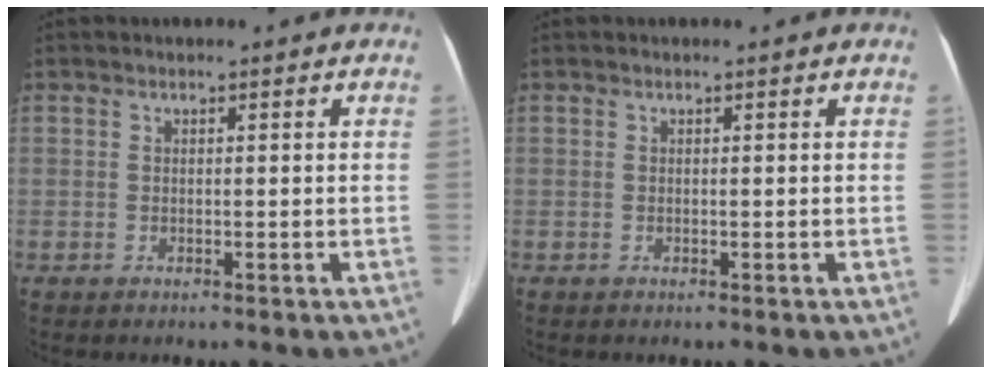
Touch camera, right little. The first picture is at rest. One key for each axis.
{"total": 0.0}